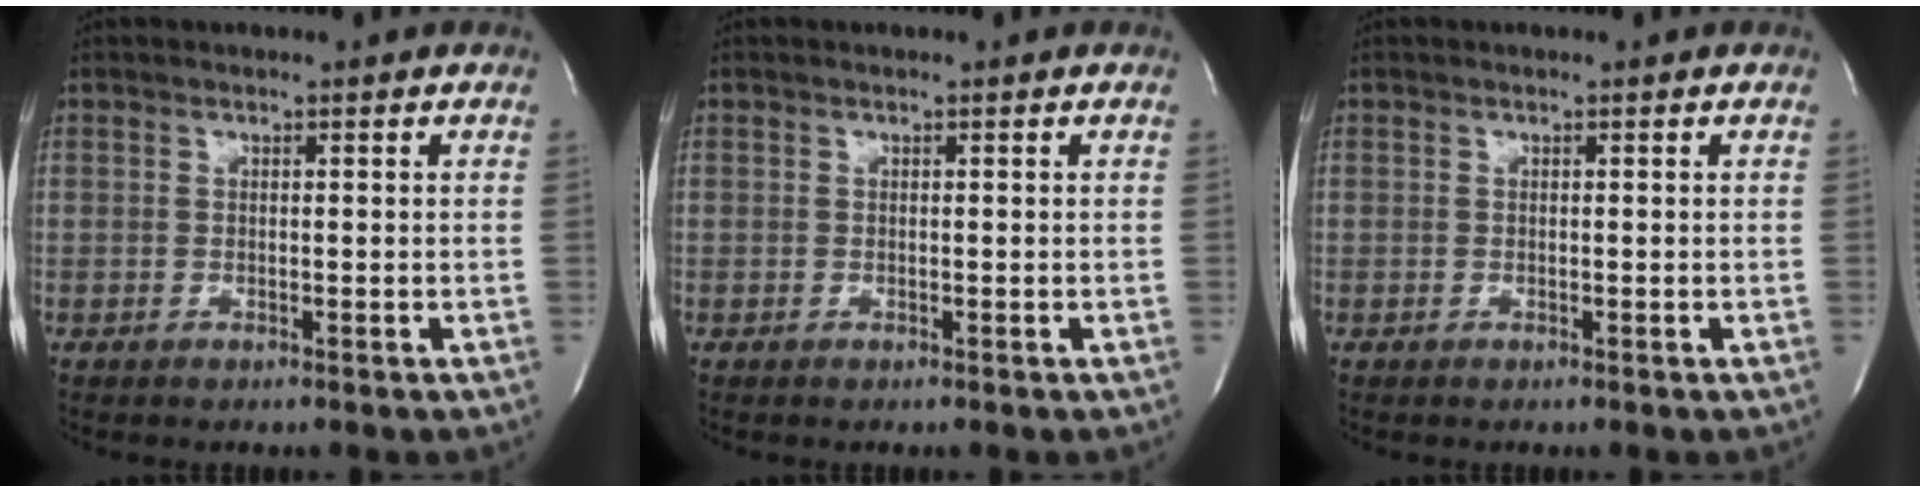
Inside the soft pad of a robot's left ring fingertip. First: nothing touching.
{"total": 0.0}
{"total": 0.0}